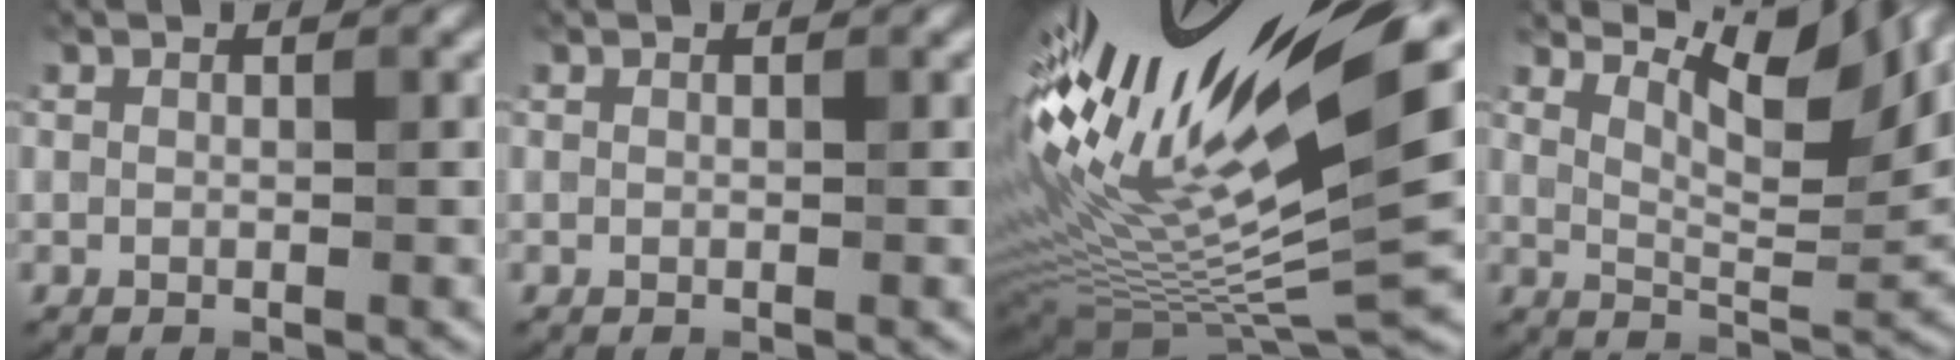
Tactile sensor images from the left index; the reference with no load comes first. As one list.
[{"total": 0.0}, {"total": 17.8, "force": [6.1, 4.3, 16.1], "torque": [-0.302, -0.005, 0.124]}, {"total": 6.9, "force": [5.1, 1.4, 4.5], "torque": [-0.070, 0.006, 0.085]}]